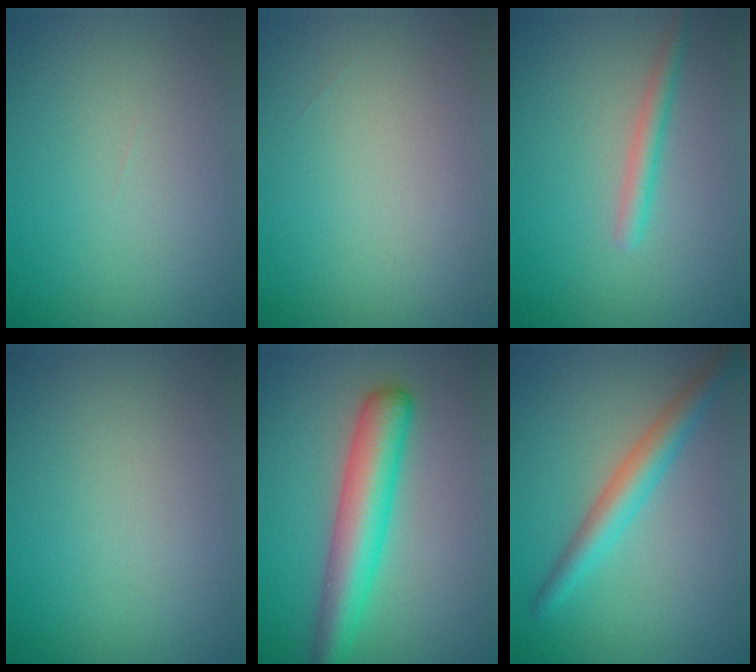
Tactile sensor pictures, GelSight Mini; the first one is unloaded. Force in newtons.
{"total": 0.0}
{"total": 1.8, "press": 1.8, "slide": 0.1}
{"total": 0.0}
{"total": 6.1, "press": 6.1, "slide": 0.2}
{"total": 3.4, "press": 3.4, "slide": 0.1}